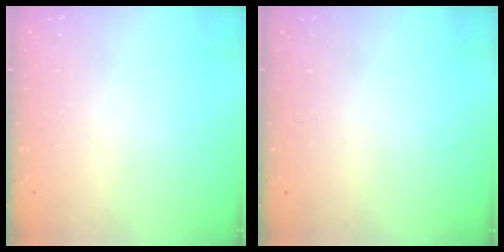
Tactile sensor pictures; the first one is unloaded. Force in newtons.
{"total": 0.0}